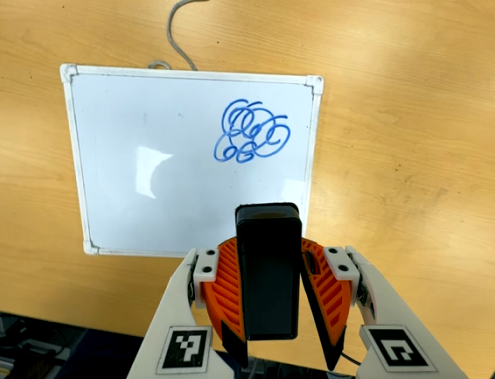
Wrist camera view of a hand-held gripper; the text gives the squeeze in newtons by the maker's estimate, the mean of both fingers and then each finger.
{"total": 6.0, "left": 5.4, "right": 6.5}